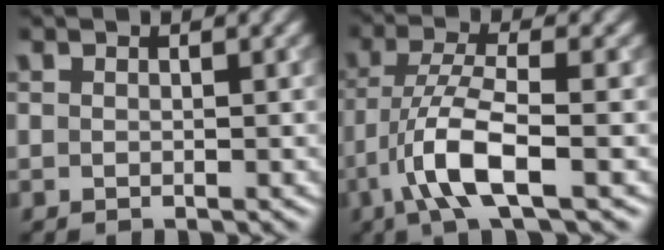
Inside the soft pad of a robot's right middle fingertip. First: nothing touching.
{"total": 5.7, "force": [-2.5, 1.4, 5.0], "torque": [-0.100, 0.005, -0.054]}